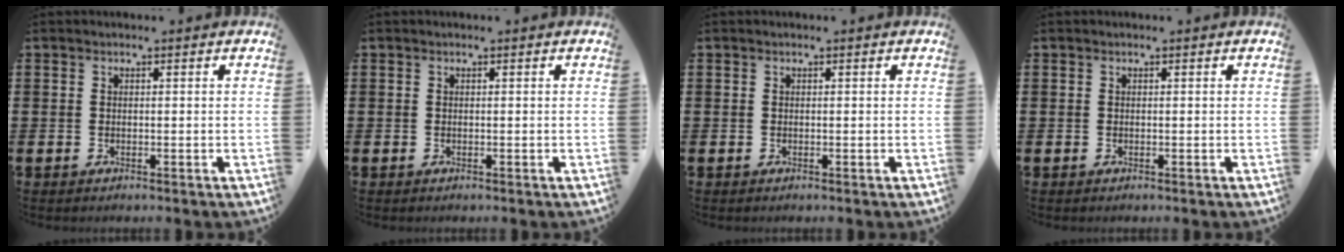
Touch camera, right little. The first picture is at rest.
{"total": 0.0}
{"total": 0.0}
{"total": 0.0}